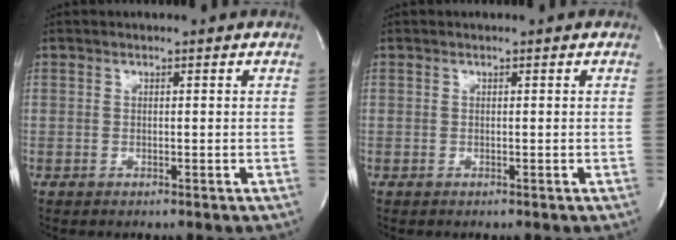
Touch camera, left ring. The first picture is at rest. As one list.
[{"total": 0.0}]